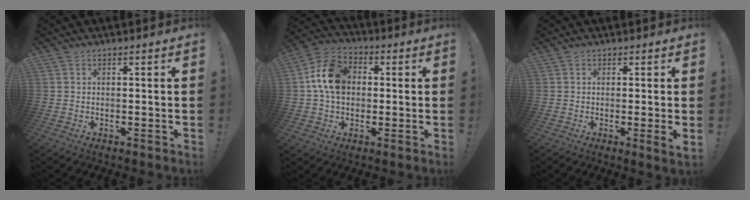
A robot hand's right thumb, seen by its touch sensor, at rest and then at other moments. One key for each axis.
{"total": 13.5, "fx": 2.0, "fy": 10.3, "fz": 8.5, "tx": -0.134, "ty": 0.015, "tz": 0.045}
{"total": 3.0, "fx": 0.0, "fy": -0.2, "fz": 3.0, "tx": -0.042, "ty": -0.011, "tz": -0.001}